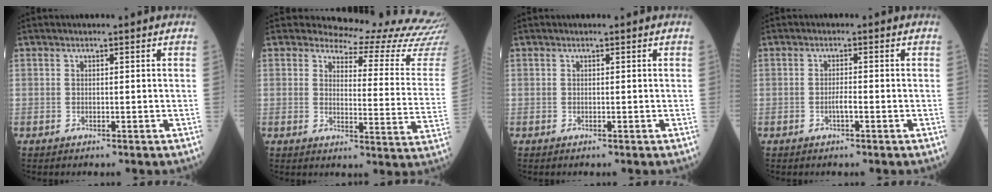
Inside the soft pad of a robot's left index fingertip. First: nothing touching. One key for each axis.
{"total": 18.9, "fx": 18.7, "fy": 1.9, "fz": 2.2, "tx": -0.006, "ty": -0.158, "tz": 0.176}
{"total": 0.0}
{"total": 1.5, "fx": -1.2, "fy": 0.0, "fz": 0.9, "tx": -0.019, "ty": -0.005, "tz": -0.021}